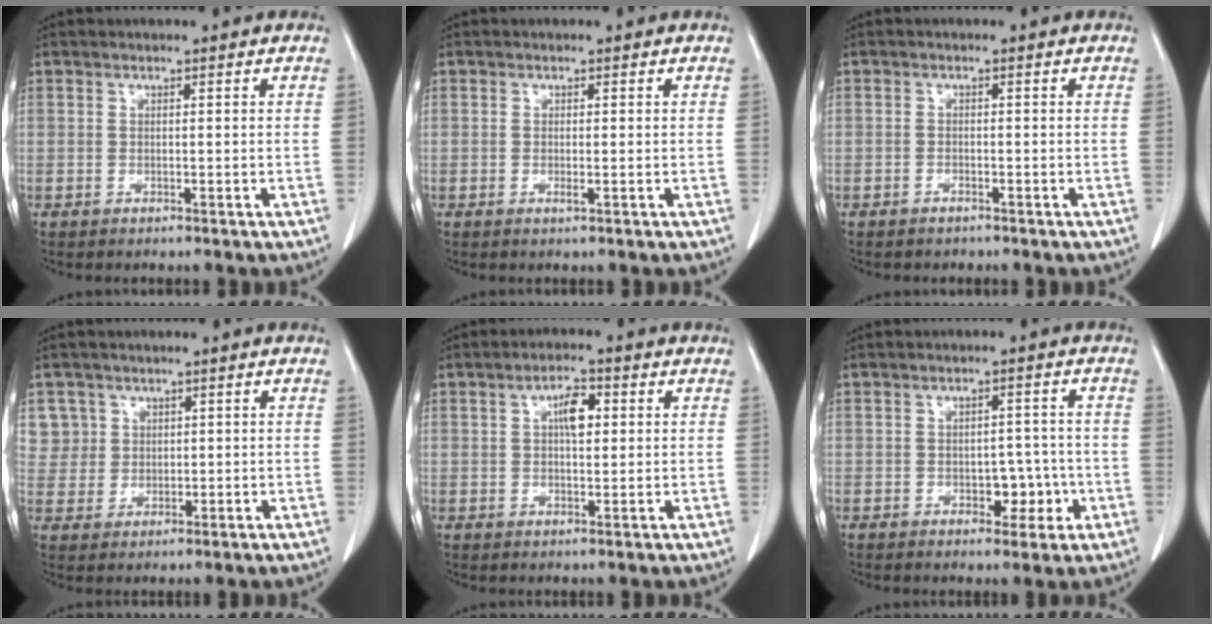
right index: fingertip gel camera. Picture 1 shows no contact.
{"total": 0.8, "force": [-0.1, 0.1, 0.8], "torque": [-0.015, -0.003, -0.001]}
{"total": 1.0, "force": [-0.9, 0.5, 0.2], "torque": [-0.007, 0.001, -0.012]}
{"total": 5.1, "force": [2.0, 4.7, -0.3], "torque": [0.021, 0.010, 0.045]}
{"total": 4.3, "force": [1.0, 1.7, 3.8], "torque": [-0.064, 0.008, 0.015]}
{"total": 4.7, "force": [-1.4, 2.9, 3.5], "torque": [-0.035, 0.012, -0.011]}